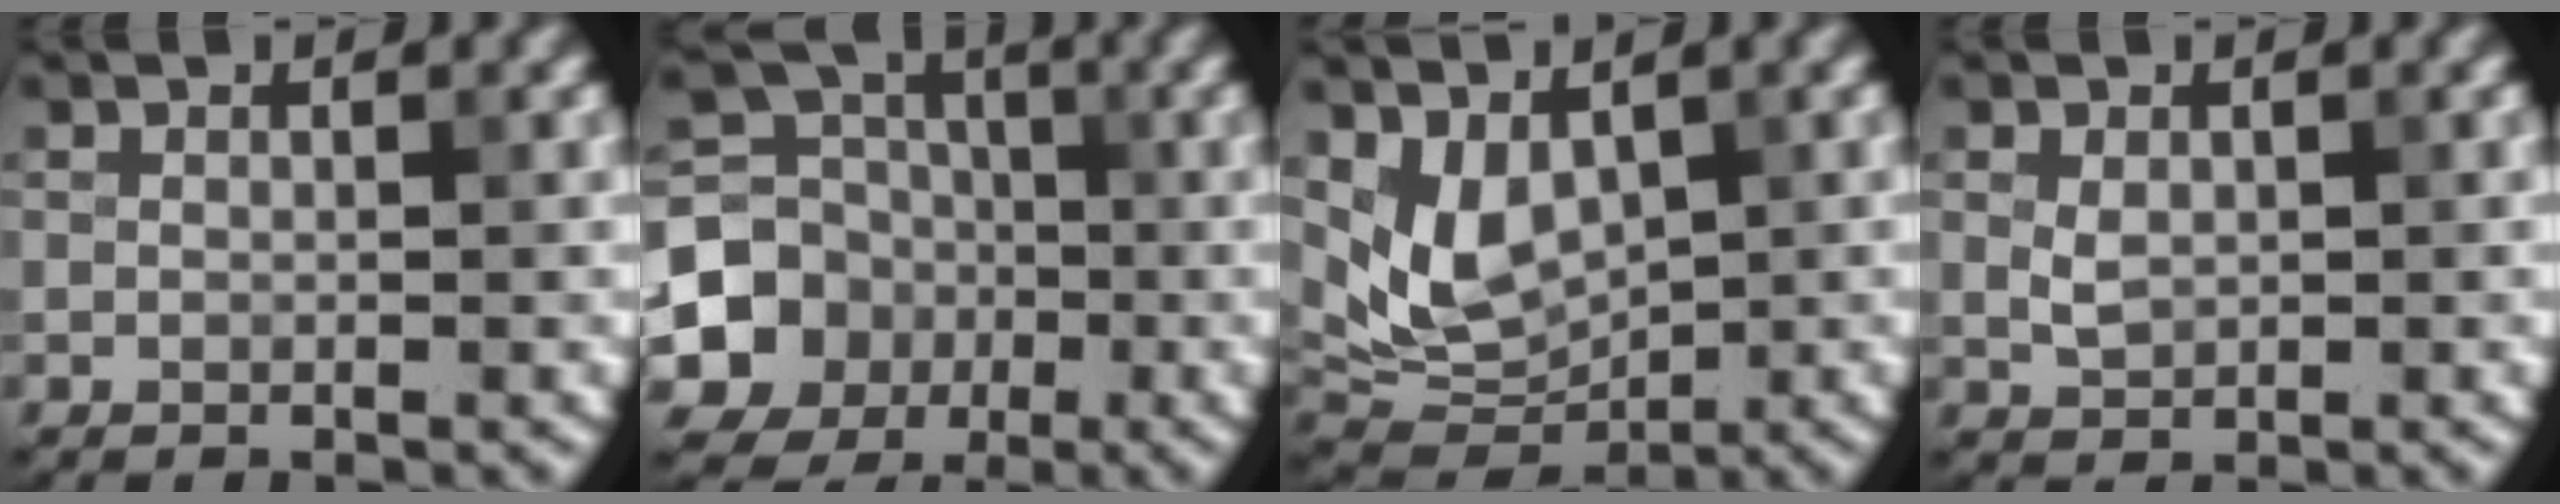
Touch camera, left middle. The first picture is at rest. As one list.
[{"total": 7.2, "force": [-1.8, 6.4, 2.6], "torque": [-0.053, -0.002, -0.047]}, {"total": 5.1, "force": [1.9, 3.2, 3.5], "torque": [-0.070, -0.017, 0.045]}, {"total": 1.4, "force": [0.3, 1.0, 1.0], "torque": [-0.021, -0.002, 0.010]}]